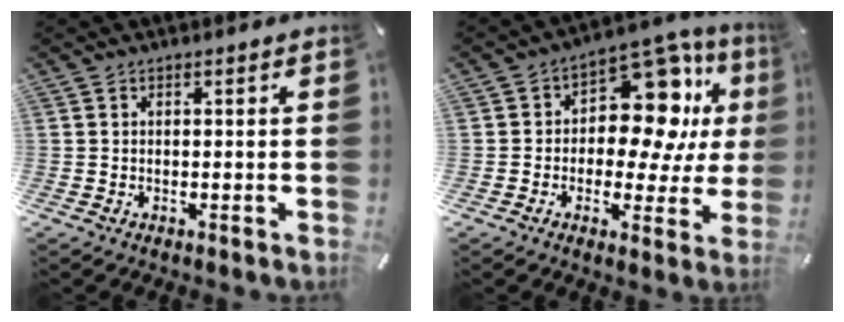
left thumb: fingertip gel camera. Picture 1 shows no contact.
{"total": 14.7, "force": [4.3, 9.1, 10.7], "torque": [-0.157, -0.032, 0.073]}